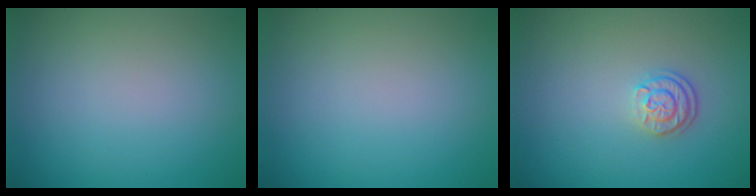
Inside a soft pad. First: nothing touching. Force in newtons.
{"total": 0.0}
{"total": 2.3, "press": 1.7, "slide": 1.4}